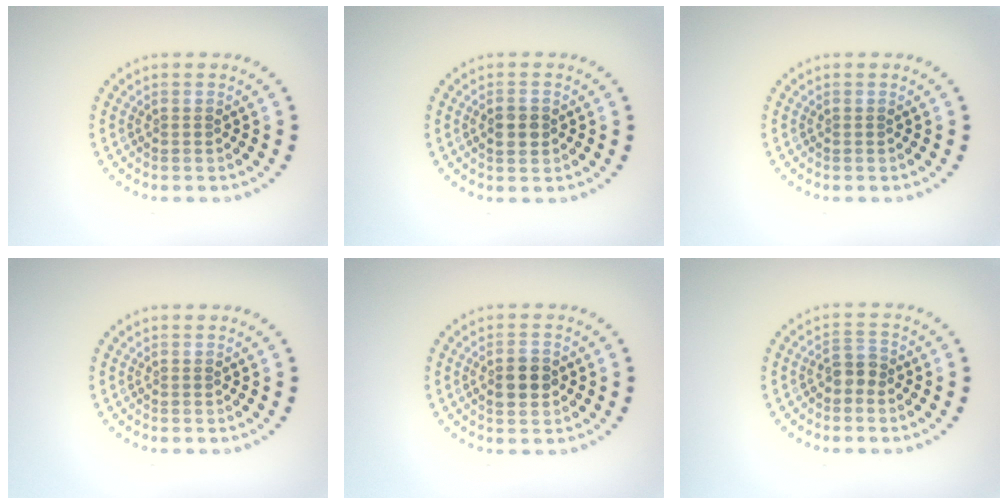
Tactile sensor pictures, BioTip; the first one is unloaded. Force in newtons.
{"total": 2.0, "press": 1.9, "slide": 0.4}
{"total": 0.0}
{"total": 0.0}
{"total": 2.9, "press": 2.9, "slide": 0.2}
{"total": 1.8, "press": 1.5, "slide": 1.0}